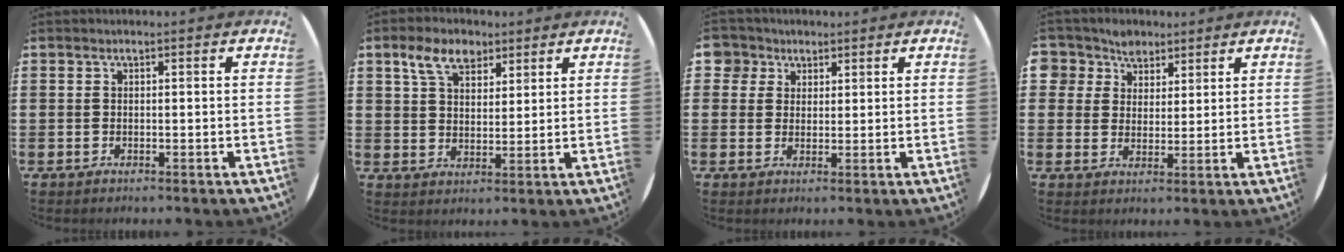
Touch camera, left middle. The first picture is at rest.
{"total": 6.1, "force": [4.1, 3.4, 2.8], "torque": [-0.054, 0.004, 0.075]}
{"total": 3.7, "force": [2.4, 2.8, 0.2], "torque": [-0.010, 0.008, 0.046]}
{"total": 4.8, "force": [3.6, 3.2, -0.4], "torque": [-0.017, 0.003, 0.069]}